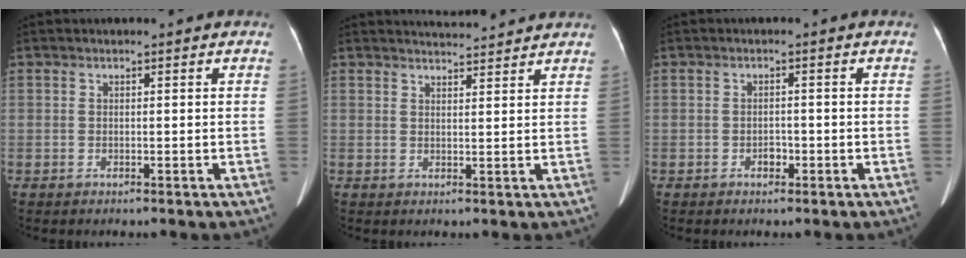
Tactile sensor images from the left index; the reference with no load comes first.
{"total": 5.1, "force": [5.1, -0.1, 0.7], "torque": [-0.018, 0.018, 0.066]}
{"total": 1.4, "force": [-0.8, 0.9, 0.7], "torque": [-0.009, 0.004, -0.011]}